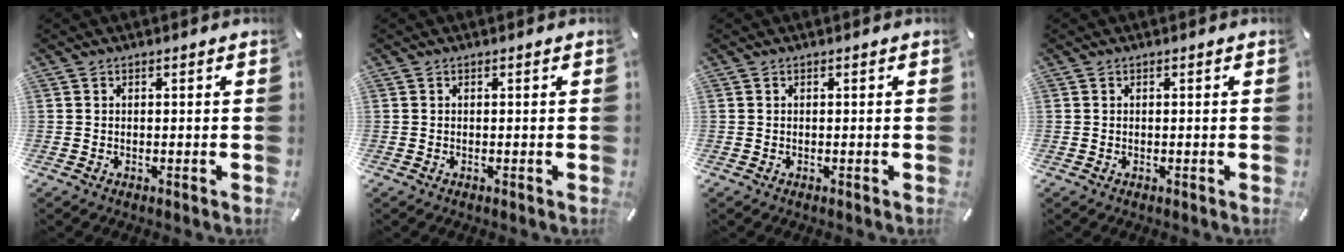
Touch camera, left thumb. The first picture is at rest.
{"total": 0.0}
{"total": 0.0}
{"total": 0.0}